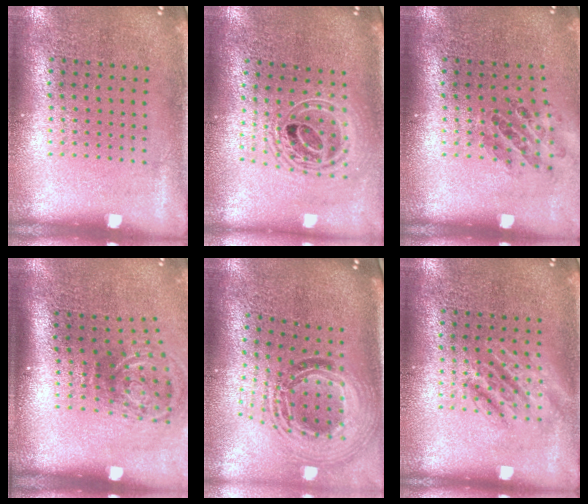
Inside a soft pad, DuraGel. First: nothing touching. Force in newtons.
{"total": 2.1, "press": 1.6, "slide": 1.3}
{"total": 0.9, "press": 0.9, "slide": 0.0}
{"total": 2.1, "press": 1.2, "slide": 1.7}
{"total": 1.9, "press": 1.5, "slide": 1.1}
{"total": 2.3, "press": 2.2, "slide": 0.3}